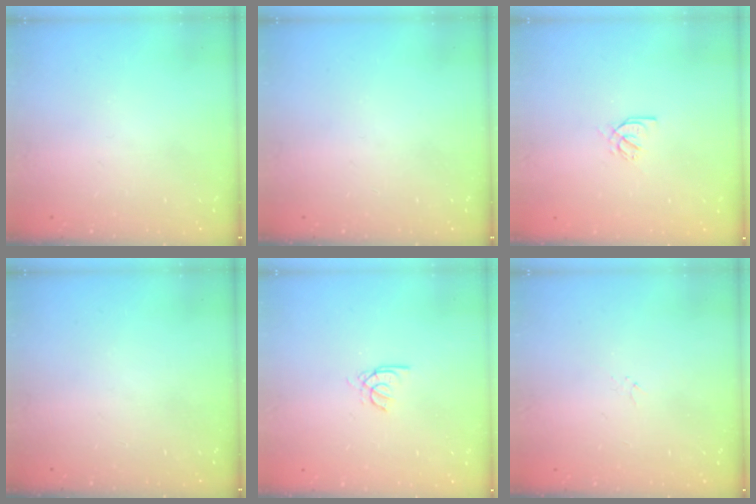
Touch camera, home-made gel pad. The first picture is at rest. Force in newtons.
{"total": 0.0}
{"total": 3.5, "press": 3.5, "slide": 0.2}
{"total": 0.0}
{"total": 2.6, "press": 2.6, "slide": 0.4}
{"total": 0.9, "press": 0.8, "slide": 0.4}